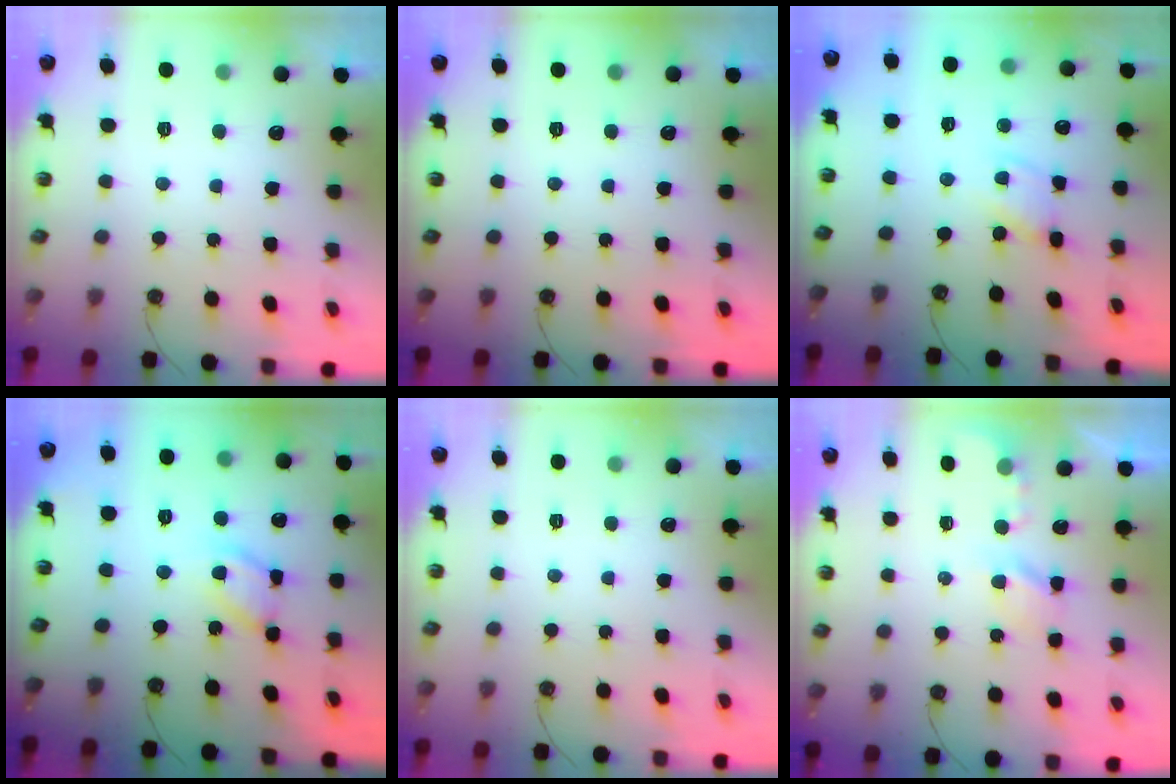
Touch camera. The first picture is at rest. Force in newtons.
{"total": 0.0}
{"total": 2.1, "press": 2.1, "slide": 0.3}
{"total": 10.9, "press": 10.9, "slide": 0.5}
{"total": 0.0}
{"total": 5.0, "press": 5.0, "slide": 0.5}